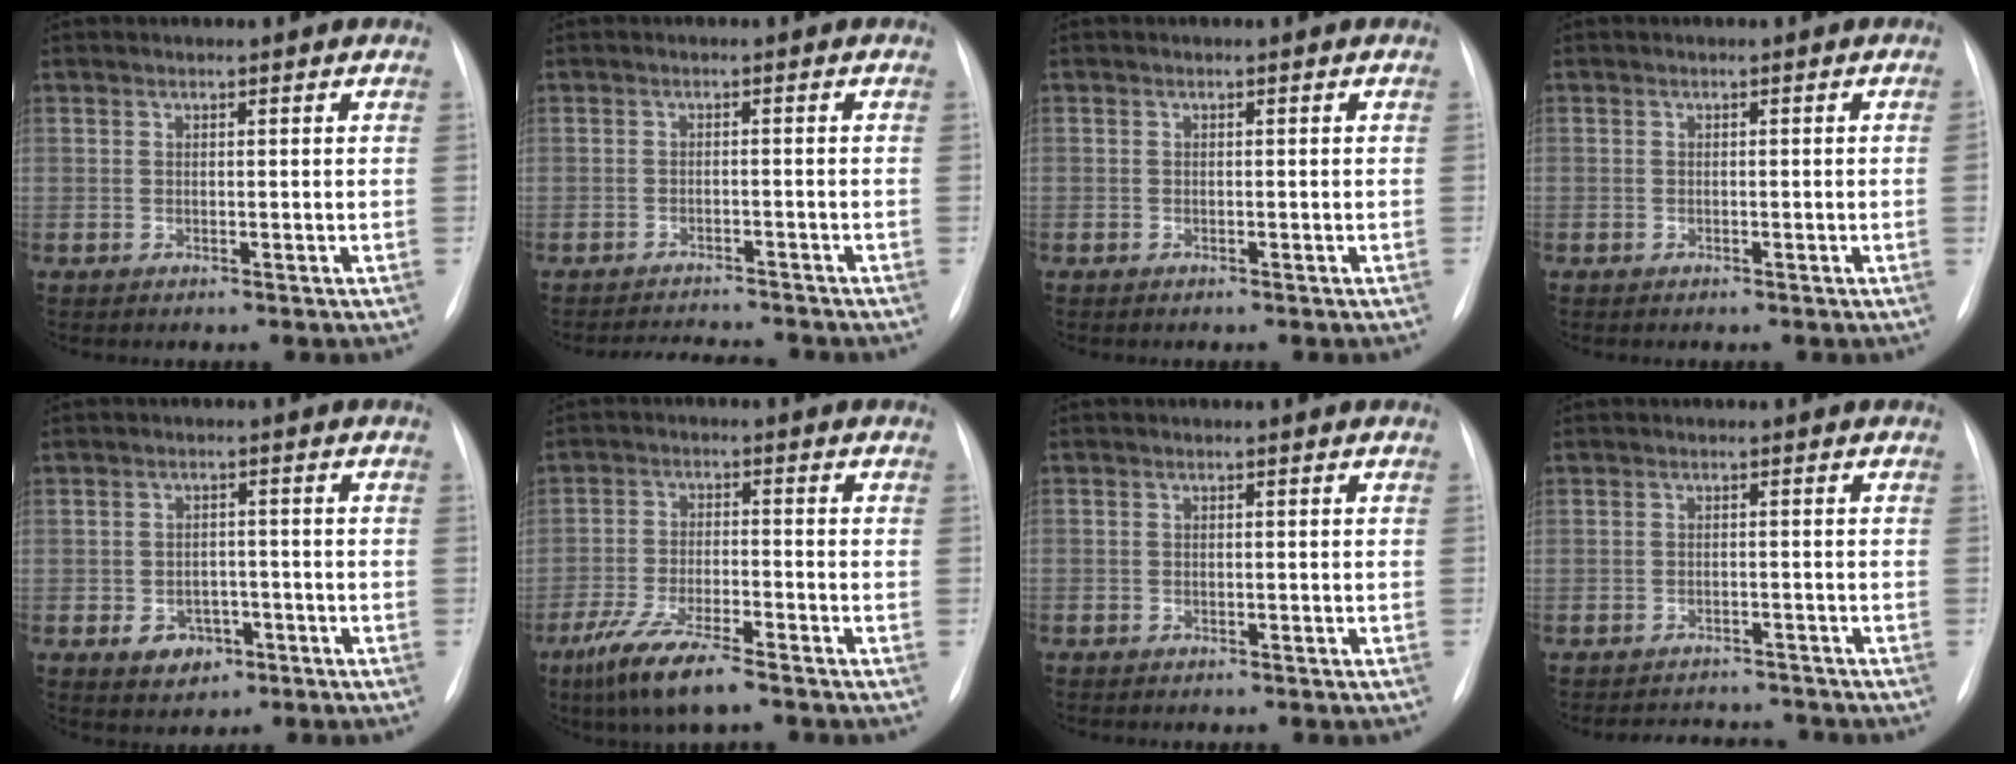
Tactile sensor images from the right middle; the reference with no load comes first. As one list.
[{"total": 6.0, "force": [-5.9, 0.6, 1.1], "torque": [-0.014, -0.004, -0.082]}, {"total": 0.6, "force": [-0.4, 0.4, 0.0], "torque": [-0.007, 0.004, -0.008]}, {"total": 0.7, "force": [-0.1, -0.4, 0.5], "torque": [-0.010, 0.004, -0.001]}, {"total": 4.4, "force": [-2.0, 3.3, 2.1], "torque": [-0.027, 0.007, -0.021]}, {"total": 8.9, "force": [-6.4, 1.1, 6.1], "torque": [-0.125, -0.022, -0.117]}, {"total": 1.3, "force": [-1.1, 0.7, 0.4], "torque": [-0.010, 0.001, -0.013]}, {"total": 6.7, "force": [-6.5, 1.7, 0.7], "torque": [-0.006, 0.009, -0.079]}]